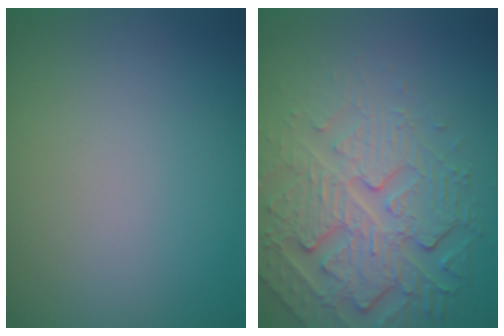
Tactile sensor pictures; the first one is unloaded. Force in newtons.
{"total": 6.9, "press": 5.1, "slide": 4.7}